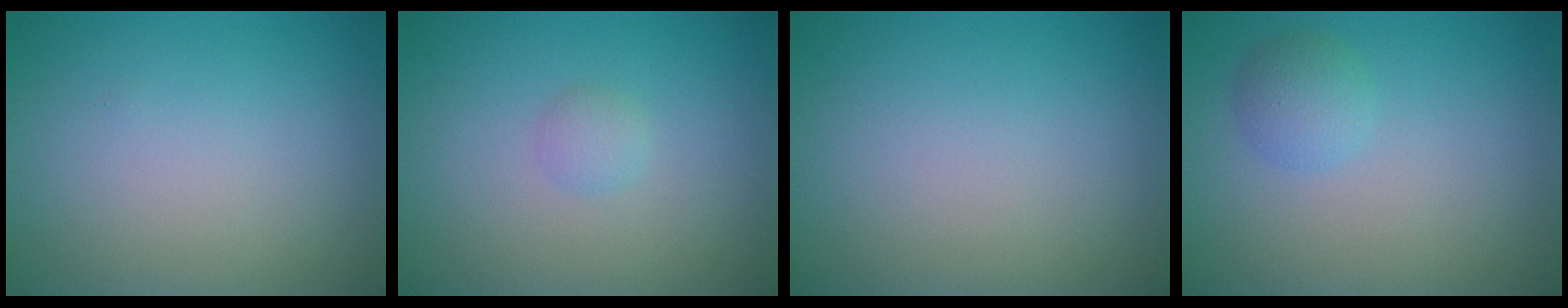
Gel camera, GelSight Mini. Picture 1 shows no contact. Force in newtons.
{"total": 1.0, "press": 1.0, "slide": 0.0}
{"total": 0.0}
{"total": 1.9, "press": 1.9, "slide": 0.1}